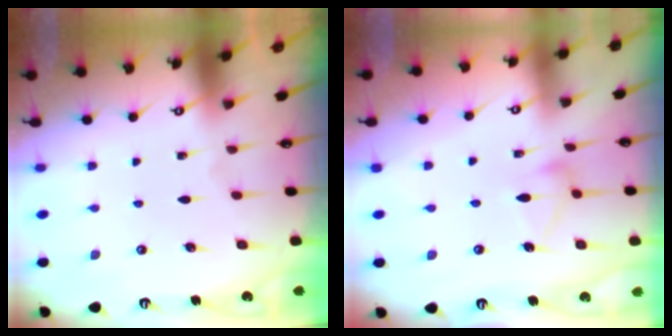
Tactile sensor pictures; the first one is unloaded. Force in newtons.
{"total": 8.1, "press": 8.1, "slide": 0.4}